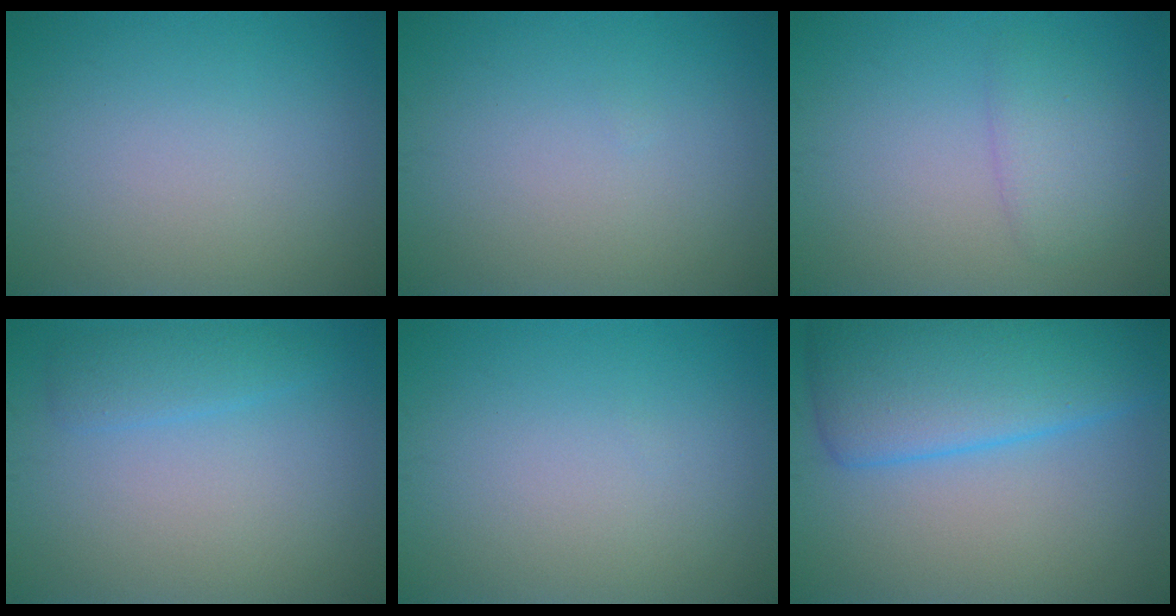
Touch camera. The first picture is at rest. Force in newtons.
{"total": 0.0}
{"total": 2.2, "press": 2.2, "slide": 0.2}
{"total": 1.9, "press": 1.9, "slide": 0.2}
{"total": 0.0}
{"total": 8.5, "press": 8.5, "slide": 0.2}